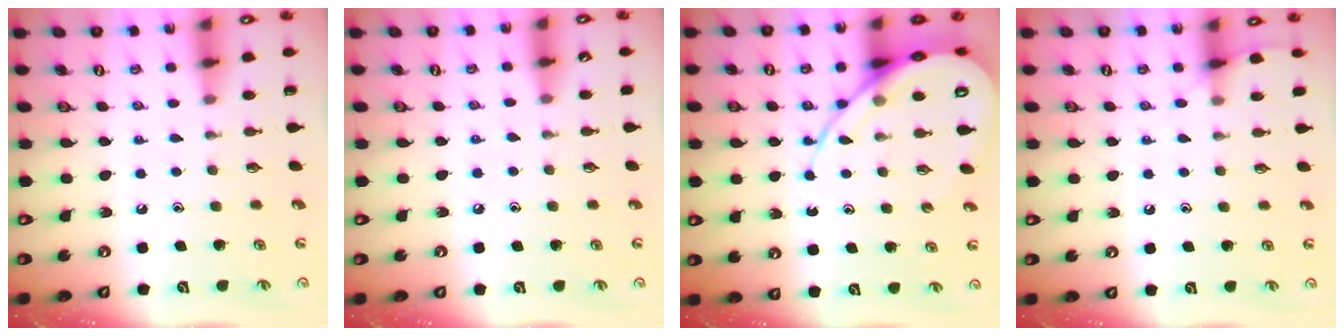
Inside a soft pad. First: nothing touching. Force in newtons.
{"total": 2.8, "press": 2.8, "slide": 0.4}
{"total": 13.2, "press": 13.1, "slide": 1.3}
{"total": 5.6, "press": 5.5, "slide": 0.6}